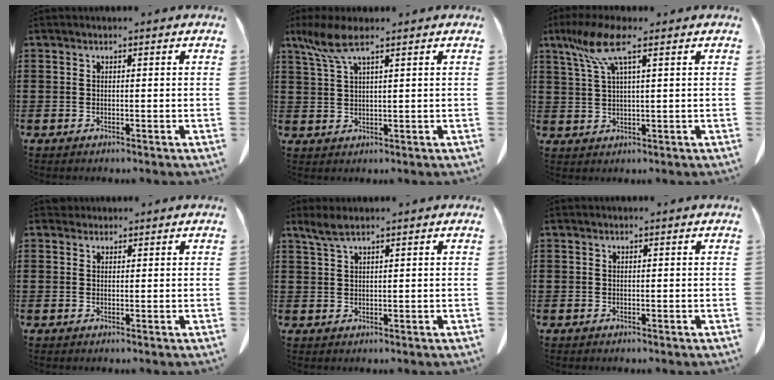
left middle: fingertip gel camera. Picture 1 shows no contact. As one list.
[{"total": 5.8, "force": [3.5, 1.2, 4.4], "torque": [-0.110, -0.006, 0.060]}, {"total": 7.2, "force": [3.9, 1.1, 6.0], "torque": [-0.143, 0.000, 0.063]}, {"total": 1.2, "force": [1.1, 0.6, 0.0], "torque": [-0.004, 0.002, 0.022]}, {"total": 2.7, "force": [1.9, 0.5, 1.9], "torque": [-0.041, 0.002, 0.035]}, {"total": 0.0}]